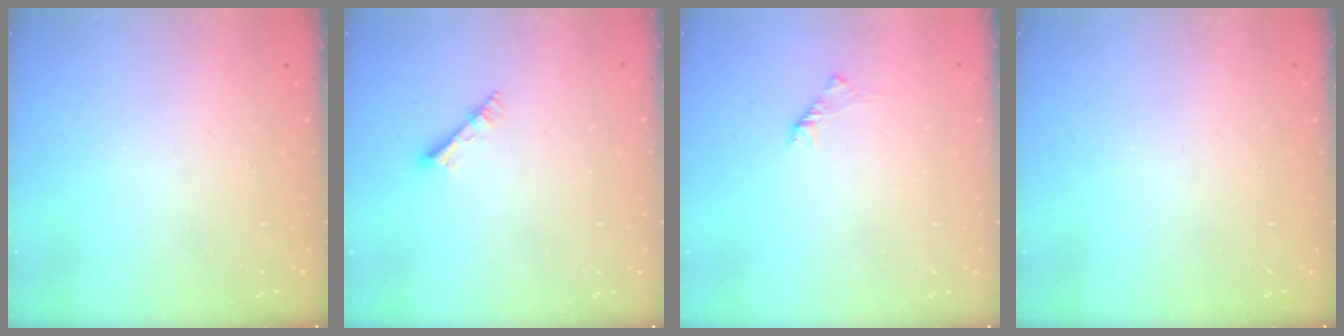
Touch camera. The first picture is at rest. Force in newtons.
{"total": 3.0, "press": 3.0, "slide": 0.3}
{"total": 2.0, "press": 1.9, "slide": 0.6}
{"total": 0.0}